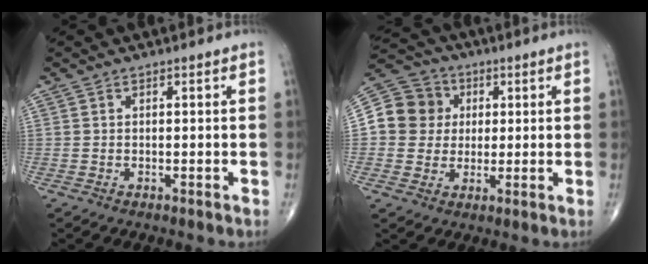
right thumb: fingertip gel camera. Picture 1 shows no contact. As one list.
[{"total": 10.3, "force": [1.2, 9.8, 3.0], "torque": [-0.030, 0.013, 0.012]}]